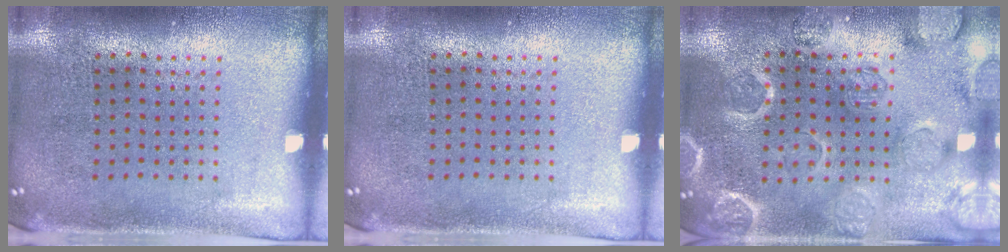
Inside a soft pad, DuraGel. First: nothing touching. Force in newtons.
{"total": 0.0}
{"total": 3.1, "press": 3.0, "slide": 0.6}